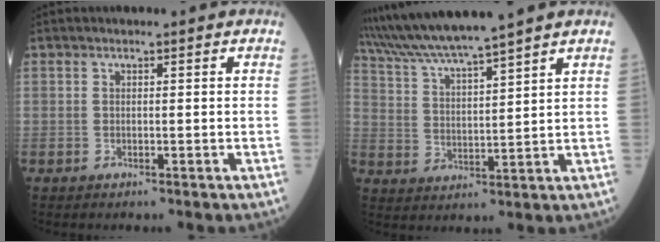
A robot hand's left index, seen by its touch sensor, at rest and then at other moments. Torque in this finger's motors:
{"motor_torque": [0.15, -0.39, 0.87, 0.21]}